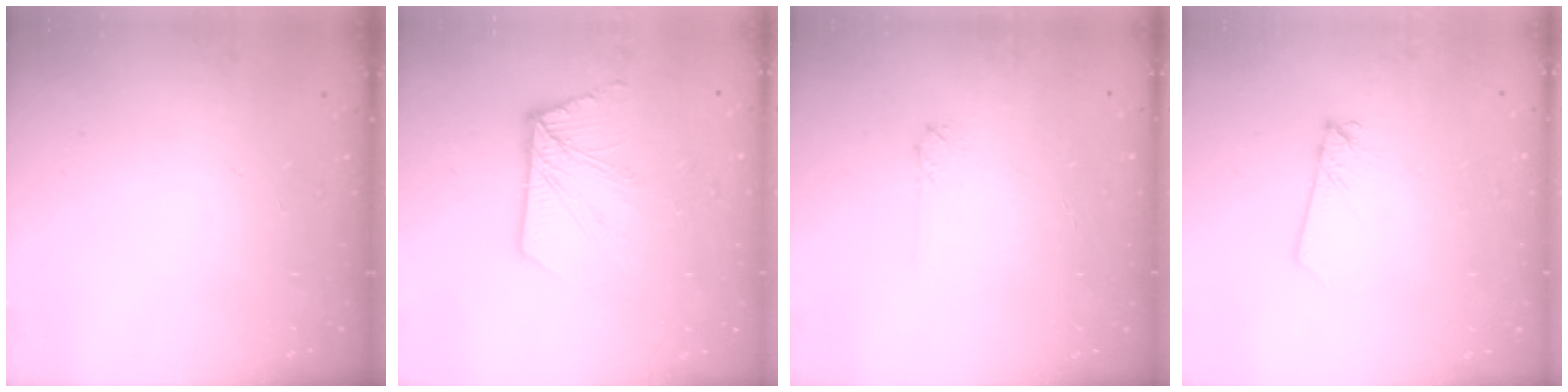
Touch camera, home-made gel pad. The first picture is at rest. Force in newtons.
{"total": 11.5, "press": 11.4, "slide": 1.0}
{"total": 2.0, "press": 2.0, "slide": 0.3}
{"total": 2.5, "press": 2.5, "slide": 0.1}